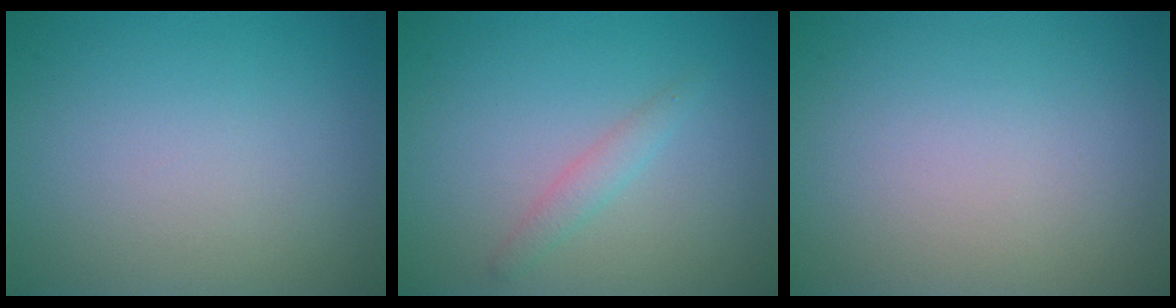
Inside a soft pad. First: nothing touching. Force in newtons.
{"total": 1.4, "press": 1.4, "slide": 0.0}
{"total": 0.0}